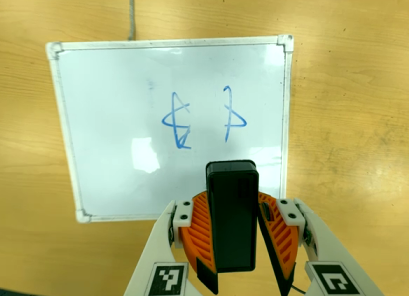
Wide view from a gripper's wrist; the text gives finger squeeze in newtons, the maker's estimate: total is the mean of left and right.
{"total": 6.2, "left": 6.8, "right": 5.7}